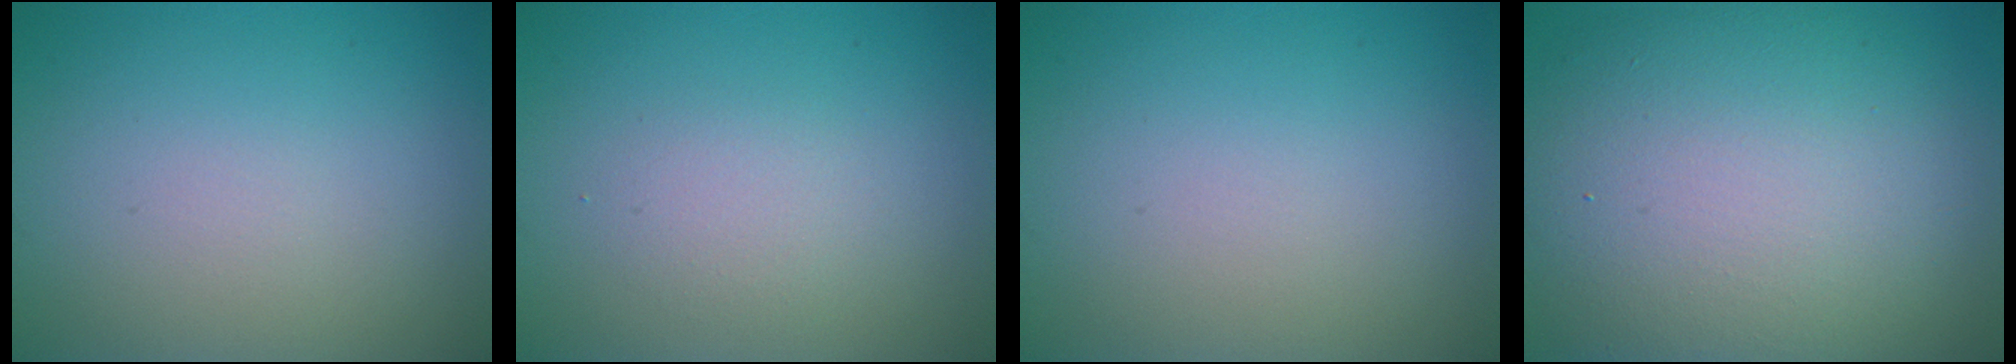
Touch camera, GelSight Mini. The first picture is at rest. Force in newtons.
{"total": 1.6, "press": 1.6, "slide": 0.1}
{"total": 0.0}
{"total": 13.4, "press": 13.3, "slide": 0.8}